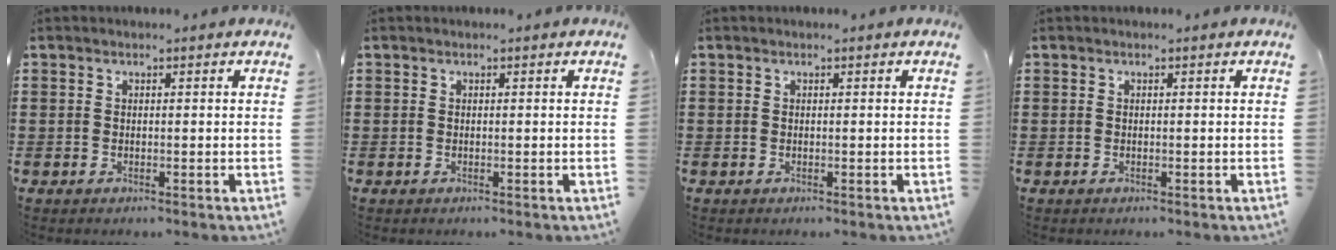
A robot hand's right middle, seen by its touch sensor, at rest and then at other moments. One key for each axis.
{"total": 0.0}
{"total": 0.0}
{"total": 0.0}